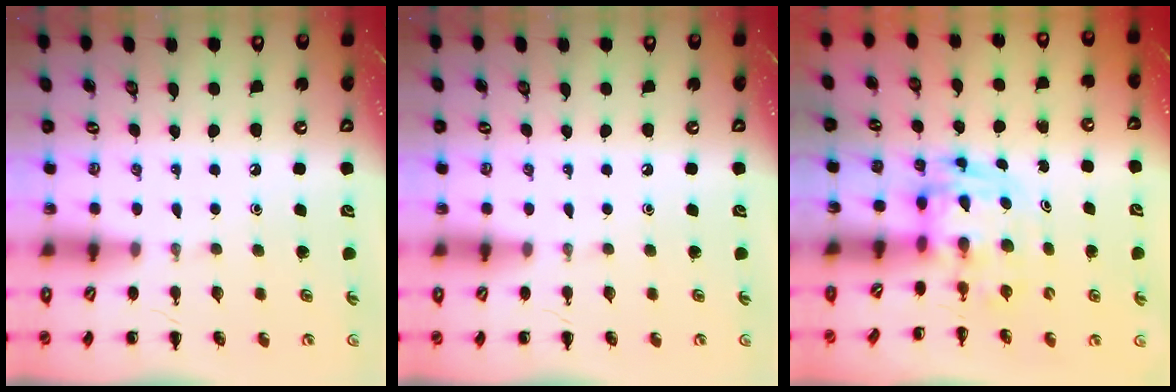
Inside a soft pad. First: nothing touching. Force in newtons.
{"total": 0.0}
{"total": 3.3, "press": 3.3, "slide": 0.6}